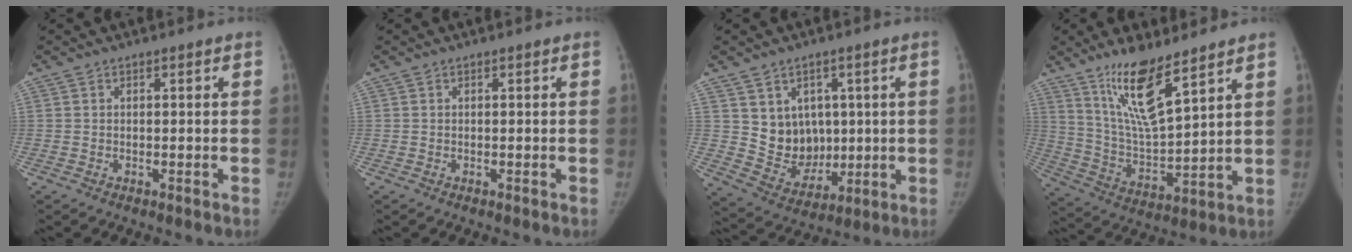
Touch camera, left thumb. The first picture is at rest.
{"total": 0.0}
{"total": 9.9, "force": [2.4, 8.4, 4.6], "torque": [-0.034, -0.021, 0.064]}
{"total": 13.9, "force": [9.2, 3.1, 9.9], "torque": [-0.171, -0.061, 0.189]}